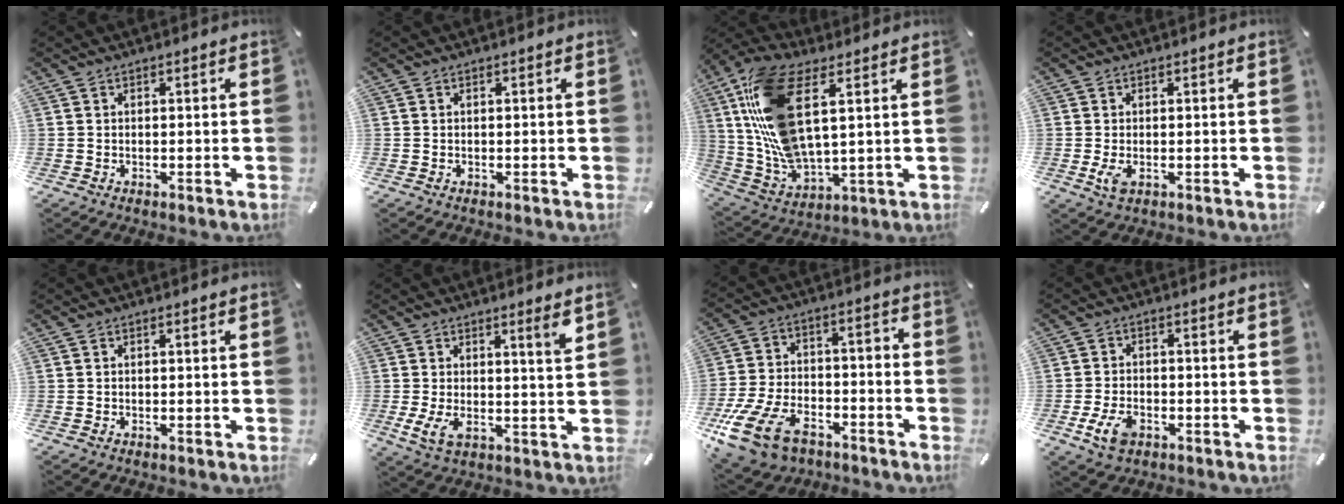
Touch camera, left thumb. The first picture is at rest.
{"total": 0.0}
{"total": 16.8, "force": [5.6, 7.8, 13.8], "torque": [-0.311, -0.018, 0.099]}
{"total": 2.7, "force": [-0.5, 1.3, 2.4], "torque": [-0.060, -0.007, -0.012]}
{"total": 0.0}
{"total": 6.8, "force": [2.0, 1.5, 6.3], "torque": [-0.108, -0.027, 0.028]}
{"total": 16.3, "force": [-9.7, 9.3, 9.3], "torque": [-0.175, 0.061, -0.163]}
{"total": 5.8, "force": [-2.7, 3.6, 3.7], "torque": [-0.089, 0.006, -0.053]}